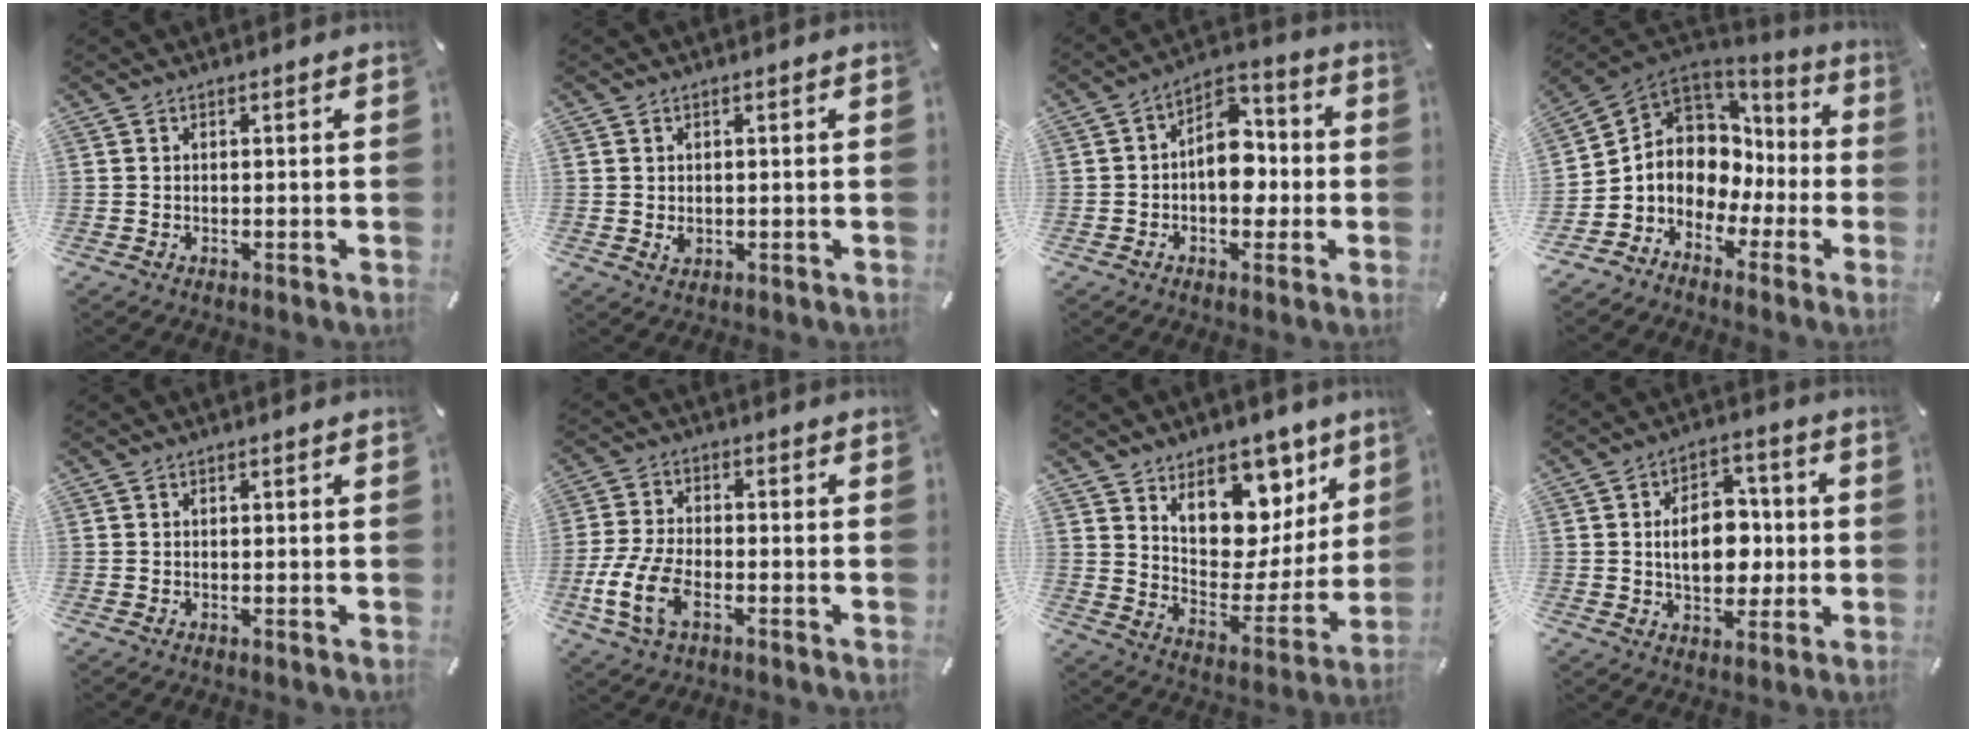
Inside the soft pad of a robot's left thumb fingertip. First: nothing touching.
{"total": 1.4, "force": [0.1, 1.2, 0.8], "torque": [-0.008, 0.000, -0.001]}
{"total": 10.3, "force": [-1.1, 7.2, 7.2], "torque": [-0.103, 0.006, -0.020]}
{"total": 8.2, "force": [-0.5, 7.9, 2.1], "torque": [-0.057, -0.028, -0.006]}
{"total": 0.0}
{"total": 10.0, "force": [-4.1, 5.3, 7.4], "torque": [-0.171, 0.000, -0.077]}
{"total": 13.4, "force": [8.2, 9.6, 4.5], "torque": [-0.032, -0.095, 0.144]}
{"total": 12.2, "force": [0.0, 8.5, 8.7], "torque": [-0.127, 0.005, -0.003]}